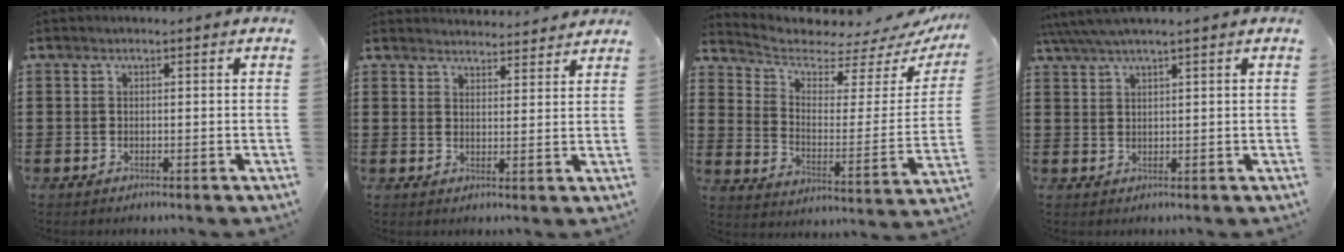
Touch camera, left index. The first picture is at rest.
{"total": 3.3, "force": [3.3, 0.2, -0.1], "torque": [0.000, -0.017, 0.060]}
{"total": 5.2, "force": [4.5, 1.6, 1.9], "torque": [-0.056, -0.045, 0.074]}
{"total": 2.8, "force": [2.3, -0.1, 1.7], "torque": [-0.039, 0.001, 0.041]}